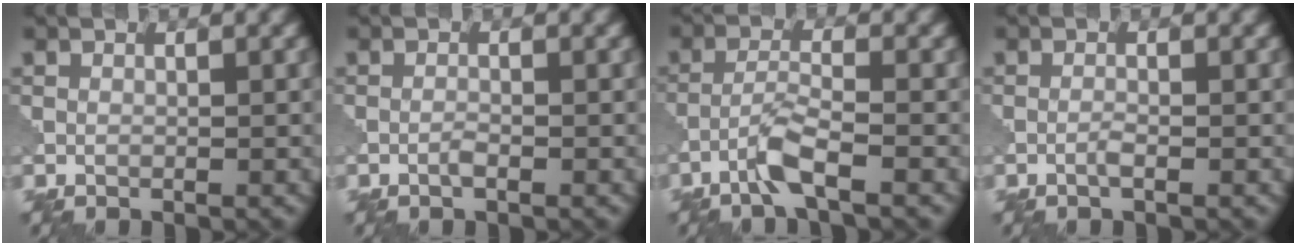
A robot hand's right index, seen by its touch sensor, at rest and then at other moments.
{"total": 0.7, "force": [-0.5, 0.1, 0.6], "torque": [-0.012, 0.001, -0.011]}
{"total": 3.0, "force": [-1.9, 0.1, 2.3], "torque": [-0.048, 0.008, -0.048]}
{"total": 0.8, "force": [-0.4, 0.0, 0.7], "torque": [-0.015, 0.002, -0.011]}